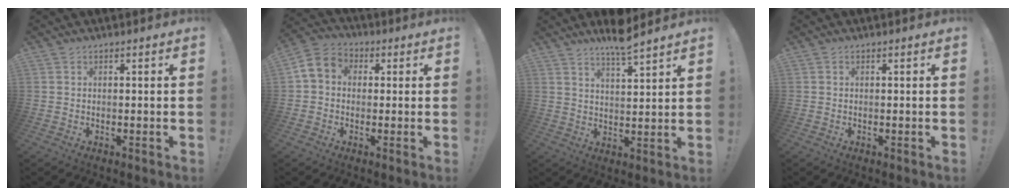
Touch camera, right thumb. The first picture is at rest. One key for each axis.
{"total": 7.1, "fx": 0.2, "fy": 6.0, "fz": 3.7, "tx": -0.069, "ty": 0.018, "tz": 0.012}
{"total": 7.4, "fx": 6.3, "fy": 0.5, "fz": 3.9, "tx": -0.057, "ty": -0.045, "tz": 0.106}
{"total": 0.0}